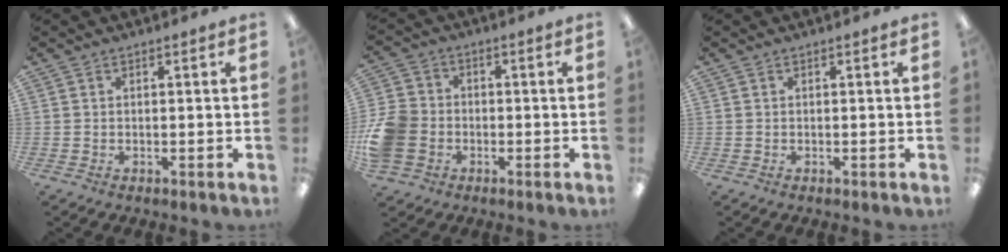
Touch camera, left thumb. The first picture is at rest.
{"total": 10.2, "force": [-2.4, 8.4, 5.2], "torque": [-0.116, 0.027, -0.042]}
{"total": 0.0}